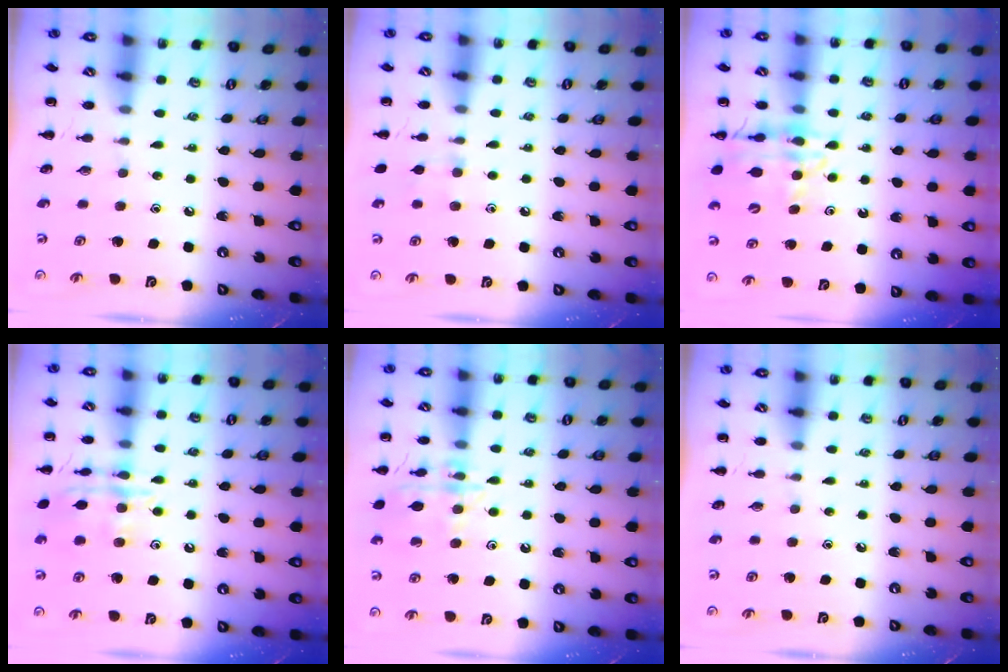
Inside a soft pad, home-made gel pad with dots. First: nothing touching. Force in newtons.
{"total": 5.2, "press": 5.0, "slide": 1.5}
{"total": 13.5, "press": 13.1, "slide": 3.3}
{"total": 14.0, "press": 13.9, "slide": 0.7}
{"total": 13.6, "press": 13.6, "slide": 0.6}
{"total": 0.0}